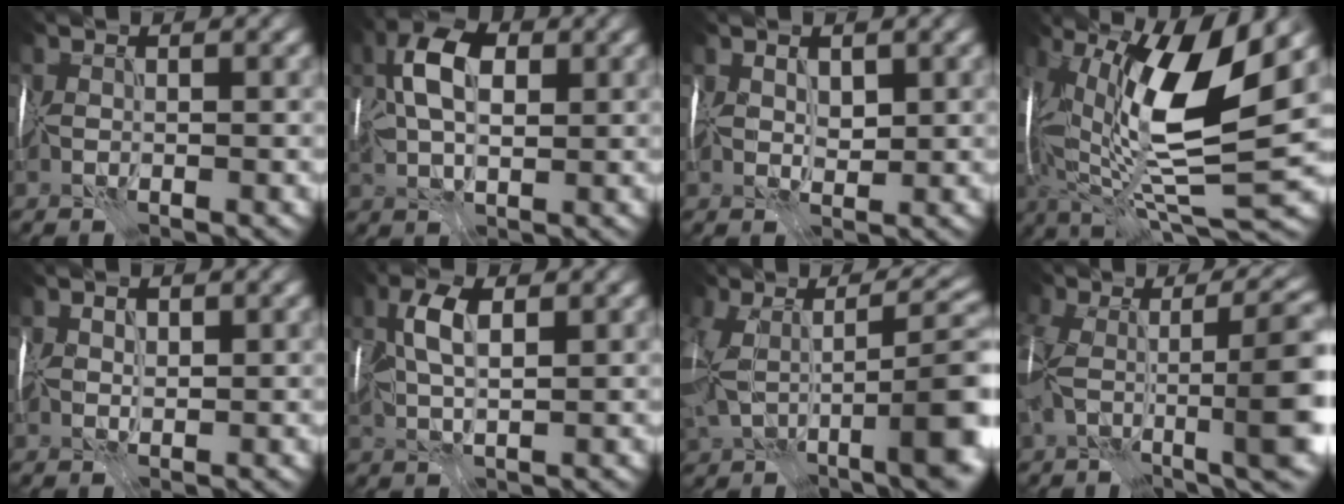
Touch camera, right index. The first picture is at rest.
{"total": 6.6, "force": [1.8, 3.7, 5.1], "torque": [-0.115, 0.024, 0.023]}
{"total": 1.3, "force": [0.7, 0.8, 0.8], "torque": [-0.020, 0.007, 0.016]}
{"total": 14.0, "force": [2.5, 4.6, 12.9], "torque": [-0.251, 0.001, 0.050]}
{"total": 1.0, "force": [0.6, 0.7, 0.5], "torque": [-0.011, 0.008, 0.013]}
{"total": 4.1, "force": [1.4, 1.5, 3.5], "torque": [-0.076, 0.016, 0.028]}
{"total": 10.9, "force": [-1.1, 5.0, 9.6], "torque": [-0.172, -0.002, -0.015]}
{"total": 11.4, "force": [-0.6, 4.0, 10.6], "torque": [-0.177, 0.006, -0.006]}